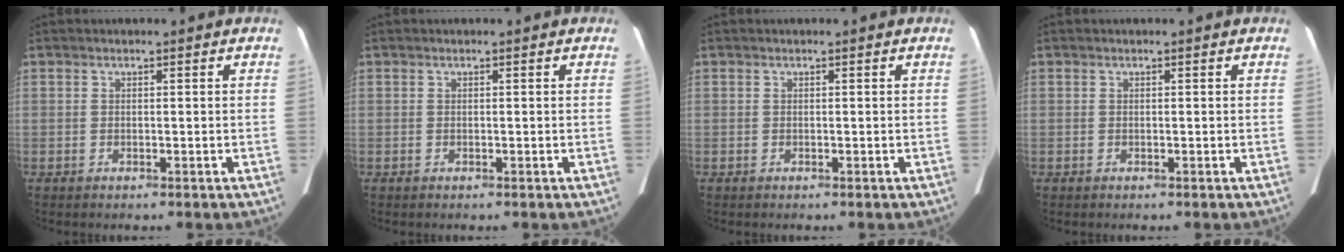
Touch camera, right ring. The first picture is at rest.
{"total": 0.0}
{"total": 0.0}
{"total": 0.0}